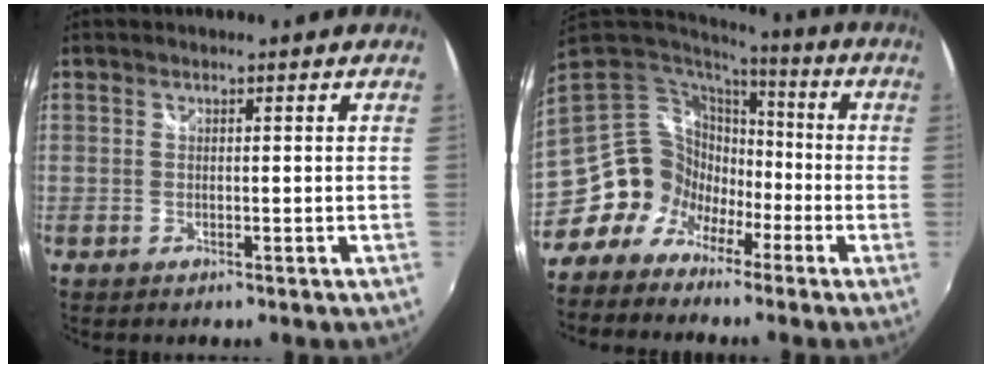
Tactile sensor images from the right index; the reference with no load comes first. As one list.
[{"total": 12.9, "force": [-6.6, 10.5, 3.5], "torque": [-0.080, 0.025, -0.121]}]